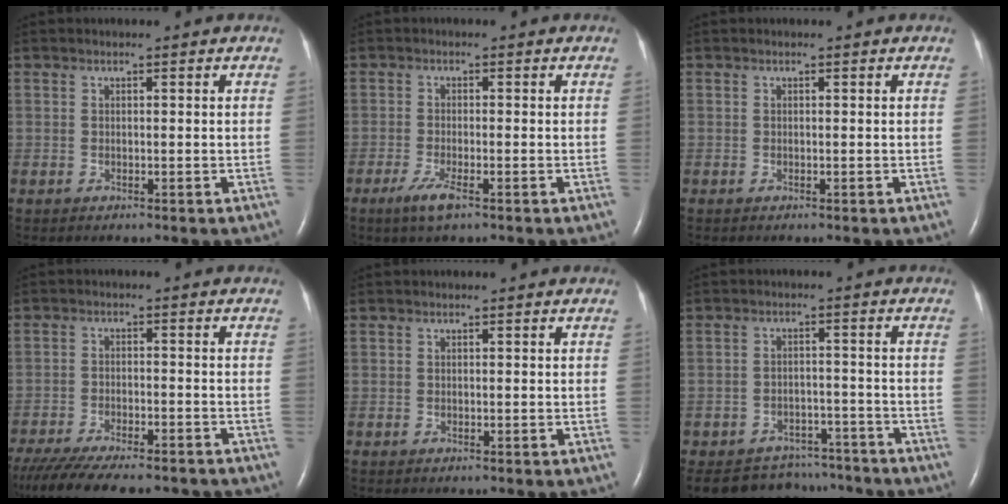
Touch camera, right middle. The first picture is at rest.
{"total": 3.2, "force": [-1.9, 0.5, 2.6], "torque": [-0.060, -0.008, -0.038]}
{"total": 0.0}
{"total": 18.5, "force": [-15.7, 4.6, 8.8], "torque": [-0.181, -0.028, -0.223]}
{"total": 0.0}
{"total": 11.0, "force": [-9.9, 4.7, 1.0], "torque": [-0.021, 0.015, -0.131]}